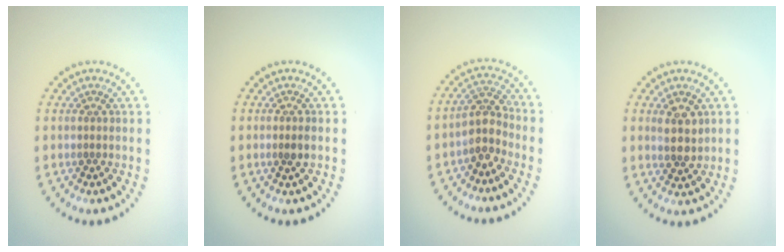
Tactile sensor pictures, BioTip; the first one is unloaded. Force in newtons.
{"total": 1.3, "press": 1.1, "slide": 0.5}
{"total": 2.9, "press": 2.4, "slide": 1.7}
{"total": 2.5, "press": 2.3, "slide": 0.9}